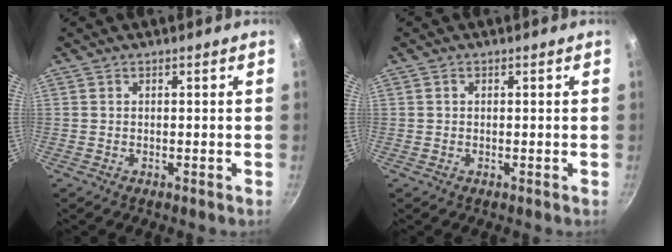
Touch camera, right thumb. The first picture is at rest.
{"total": 0.9, "force": [0.2, 0.7, 0.4], "torque": [-0.006, 0.005, 0.003]}